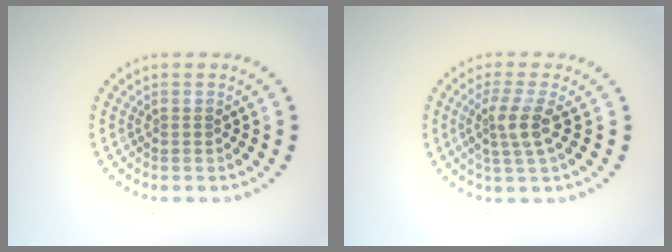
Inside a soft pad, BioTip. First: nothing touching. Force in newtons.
{"total": 2.7, "press": 2.2, "slide": 1.6}